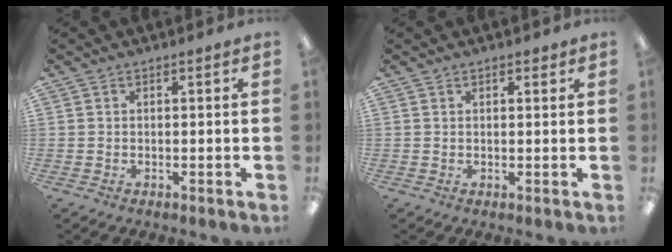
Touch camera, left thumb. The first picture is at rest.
{"total": 1.3, "force": [0.9, 0.7, 0.6], "torque": [-0.004, -0.001, 0.015]}